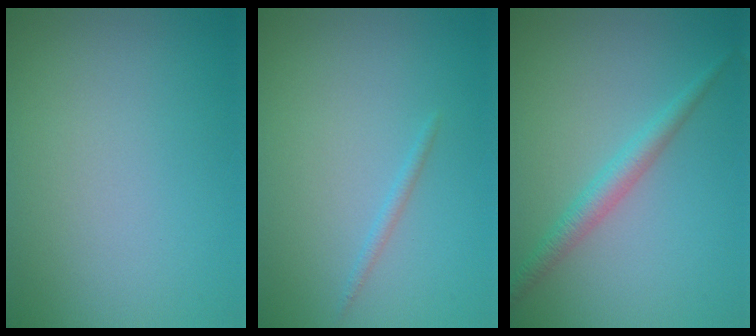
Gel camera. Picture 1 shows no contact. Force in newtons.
{"total": 0.8, "press": 0.8, "slide": 0.0}
{"total": 2.4, "press": 2.3, "slide": 0.2}